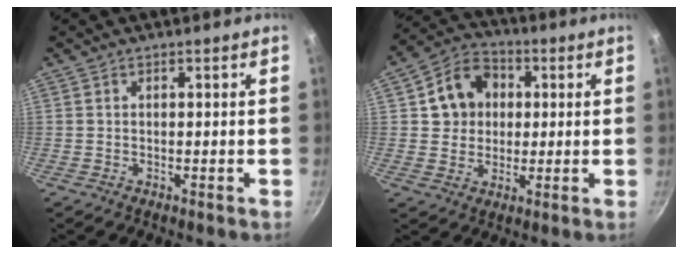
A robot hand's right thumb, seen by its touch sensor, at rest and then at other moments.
{"total": 10.8, "force": [1.8, 9.2, 5.3], "torque": [-0.056, 0.010, 0.023]}